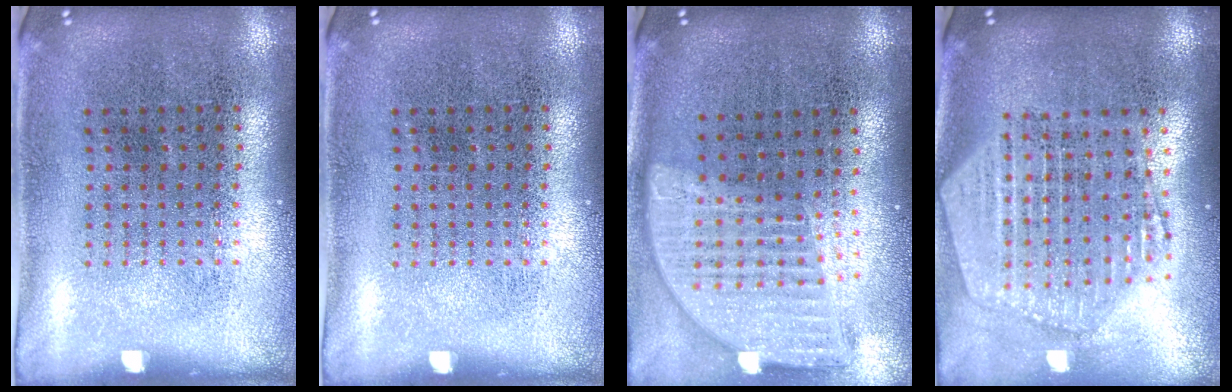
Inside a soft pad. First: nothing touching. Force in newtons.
{"total": 0.0}
{"total": 2.0, "press": 1.6, "slide": 1.2}
{"total": 2.4, "press": 2.1, "slide": 1.3}